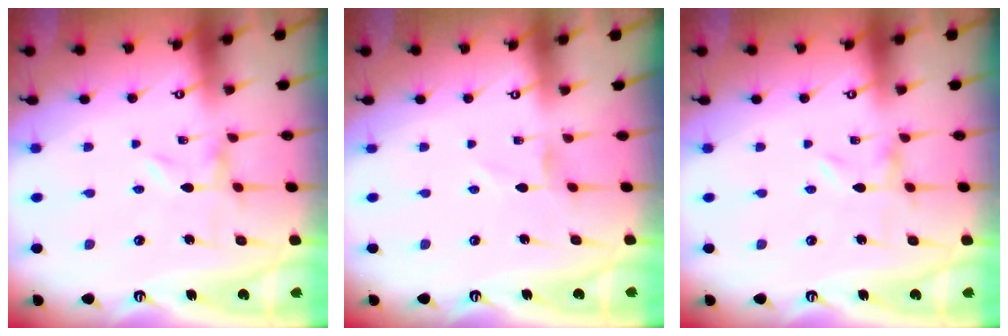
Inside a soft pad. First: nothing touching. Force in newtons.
{"total": 1.1, "press": 1.1, "slide": 0.1}
{"total": 0.0}